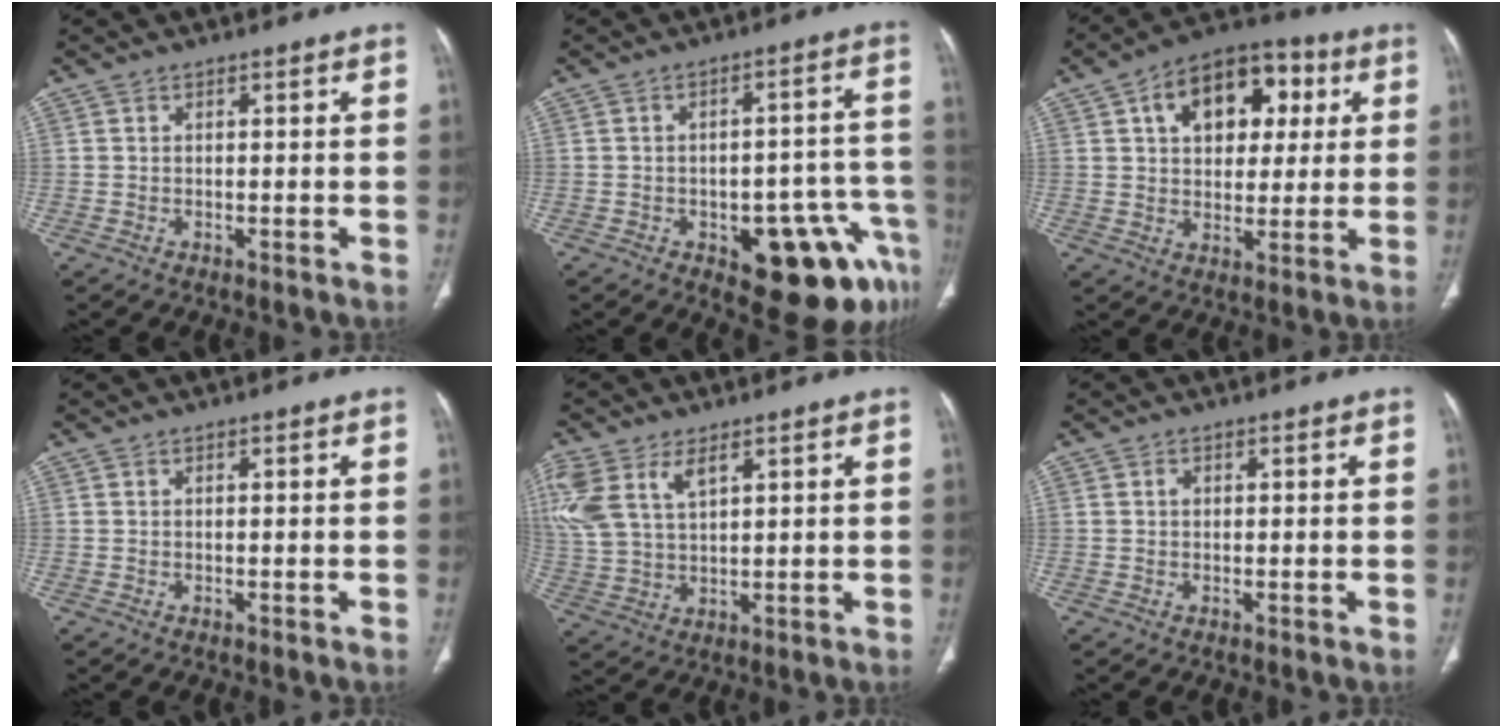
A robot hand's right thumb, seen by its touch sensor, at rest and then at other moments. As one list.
[{"total": 15.8, "force": [-7.2, 7.0, 12.2], "torque": [-0.089, 0.052, -0.077]}, {"total": 15.9, "force": [5.2, 10.4, 10.9], "torque": [-0.122, 0.009, 0.077]}, {"total": 0.0}, {"total": 13.0, "force": [6.1, 7.3, 8.8], "torque": [-0.210, -0.003, 0.131]}, {"total": 0.8, "force": [0.2, 0.6, 0.5], "torque": [-0.008, 0.003, 0.005]}]